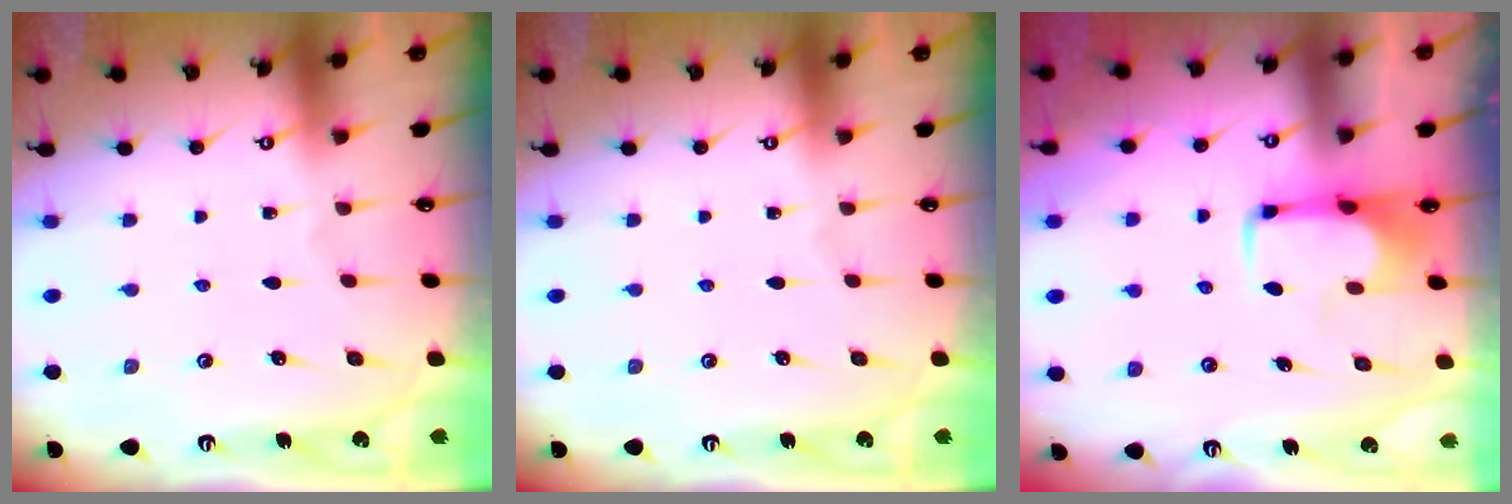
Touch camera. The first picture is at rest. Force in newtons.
{"total": 0.0}
{"total": 1.9, "press": 1.9, "slide": 0.5}